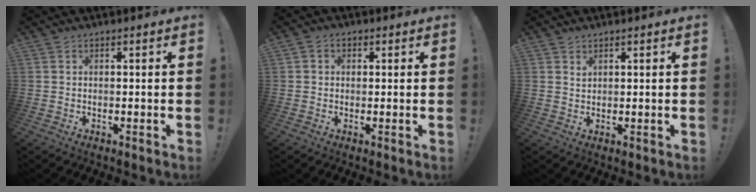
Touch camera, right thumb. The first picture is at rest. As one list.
[{"total": 2.0, "force": [-0.1, 1.7, 0.9], "torque": [-0.014, 0.007, -0.003]}, {"total": 1.4, "force": [1.2, 0.6, 0.4], "torque": [-0.005, -0.004, 0.022]}]